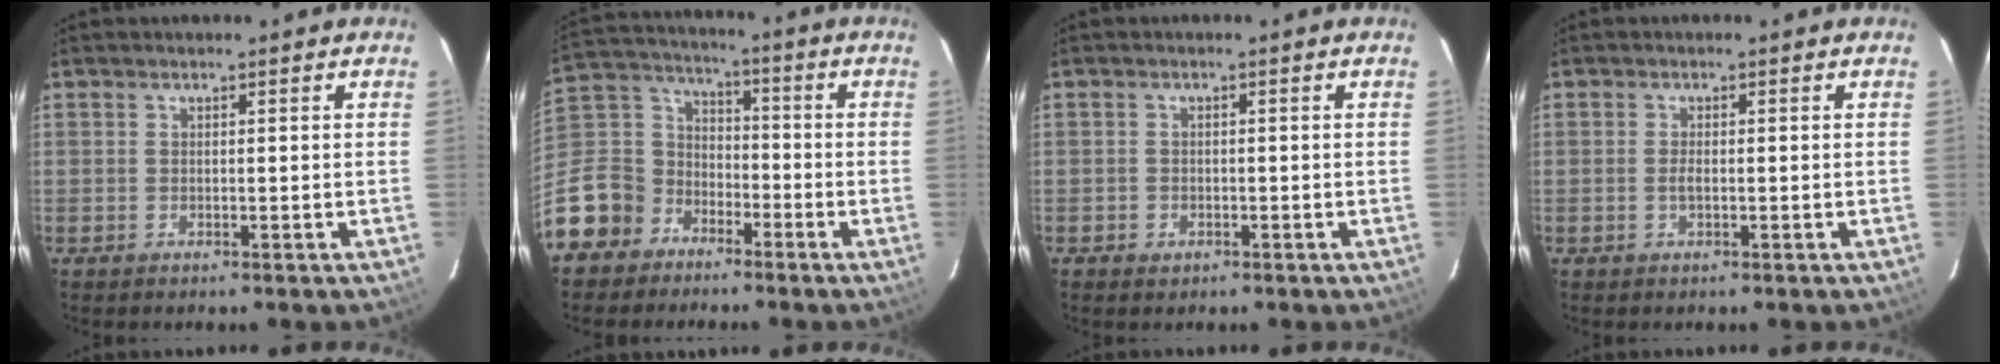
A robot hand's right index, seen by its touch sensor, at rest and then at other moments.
{"total": 13.3, "force": [-8.2, 10.2, 1.9], "torque": [-0.083, 0.048, -0.156]}
{"total": 1.8, "force": [-0.9, 1.5, 0.4], "torque": [-0.007, 0.001, -0.013]}
{"total": 1.2, "force": [-0.3, 0.3, 1.1], "torque": [-0.023, -0.001, -0.007]}